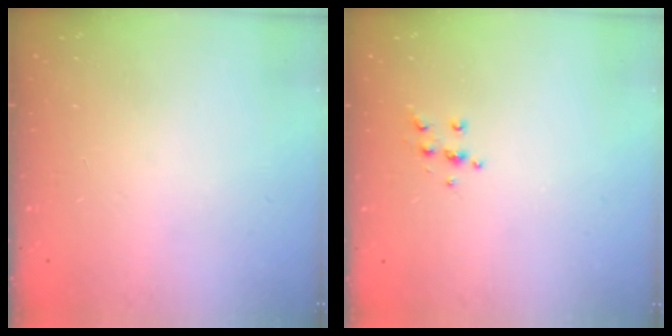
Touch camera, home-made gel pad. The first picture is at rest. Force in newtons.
{"total": 5.4, "press": 5.3, "slide": 0.4}